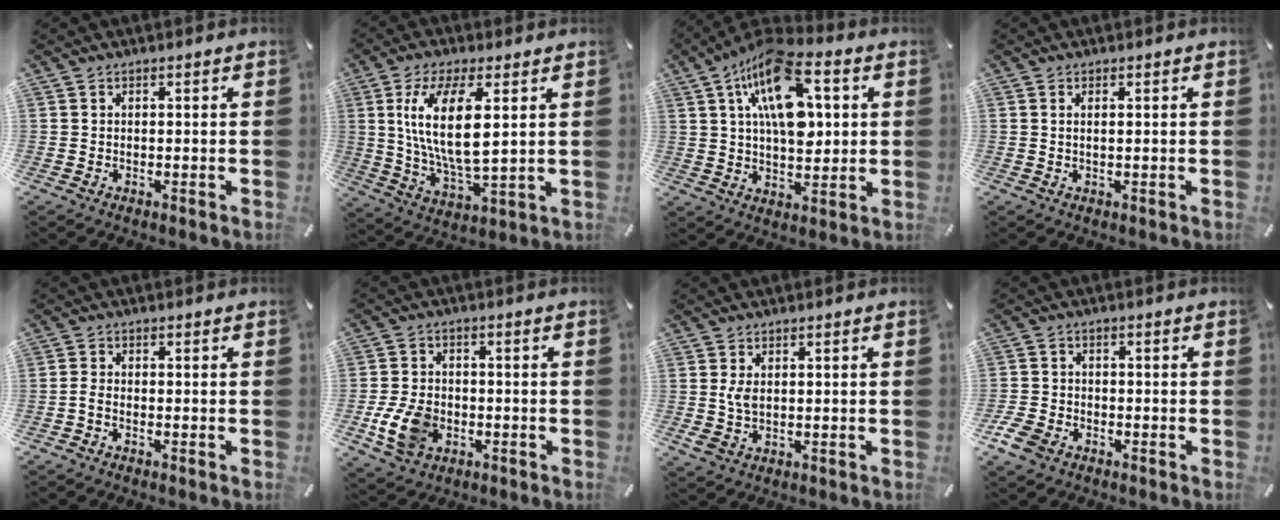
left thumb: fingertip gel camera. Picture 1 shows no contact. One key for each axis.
{"total": 14.1, "fx": 3.9, "fy": 5.6, "fz": 12.3, "tx": -0.257, "ty": -0.015, "tz": 0.064}
{"total": 18.4, "fx": 6.2, "fy": 10.0, "fz": 14.2, "tx": -0.258, "ty": -0.010, "tz": 0.102}
{"total": 1.1, "fx": 0.3, "fy": 0.1, "fz": 1.0, "tx": -0.022, "ty": -0.005, "tz": 0.006}
{"total": 1.6, "fx": -1.0, "fy": 0.6, "fz": 1.2, "tx": -0.022, "ty": 0.002, "tz": -0.016}
{"total": 9.3, "fx": -2.7, "fy": 6.8, "fz": 5.8, "tx": -0.122, "ty": 0.001, "tz": -0.051}
{"total": 3.6, "fx": 0.4, "fy": 2.2, "fz": 2.9, "tx": -0.072, "ty": -0.003, "tz": 0.004}
{"total": 5.2, "fx": -3.0, "fy": 3.6, "fz": 2.2, "tx": -0.059, "ty": 0.010, "tz": -0.059}